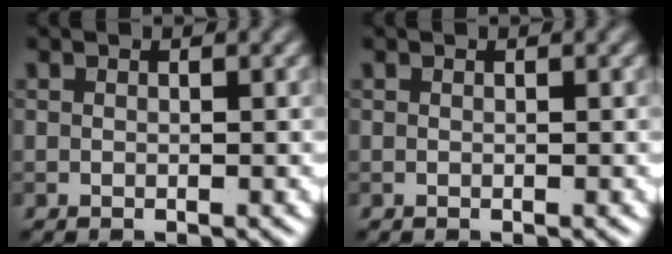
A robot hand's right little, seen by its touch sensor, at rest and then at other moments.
{"total": 0.0}